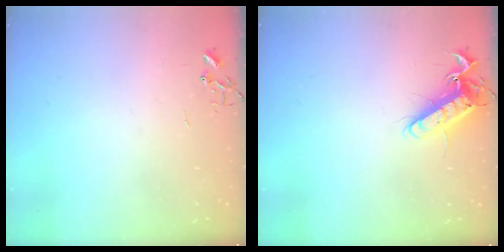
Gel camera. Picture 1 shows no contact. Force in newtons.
{"total": 13.2, "press": 13.2, "slide": 1.3}